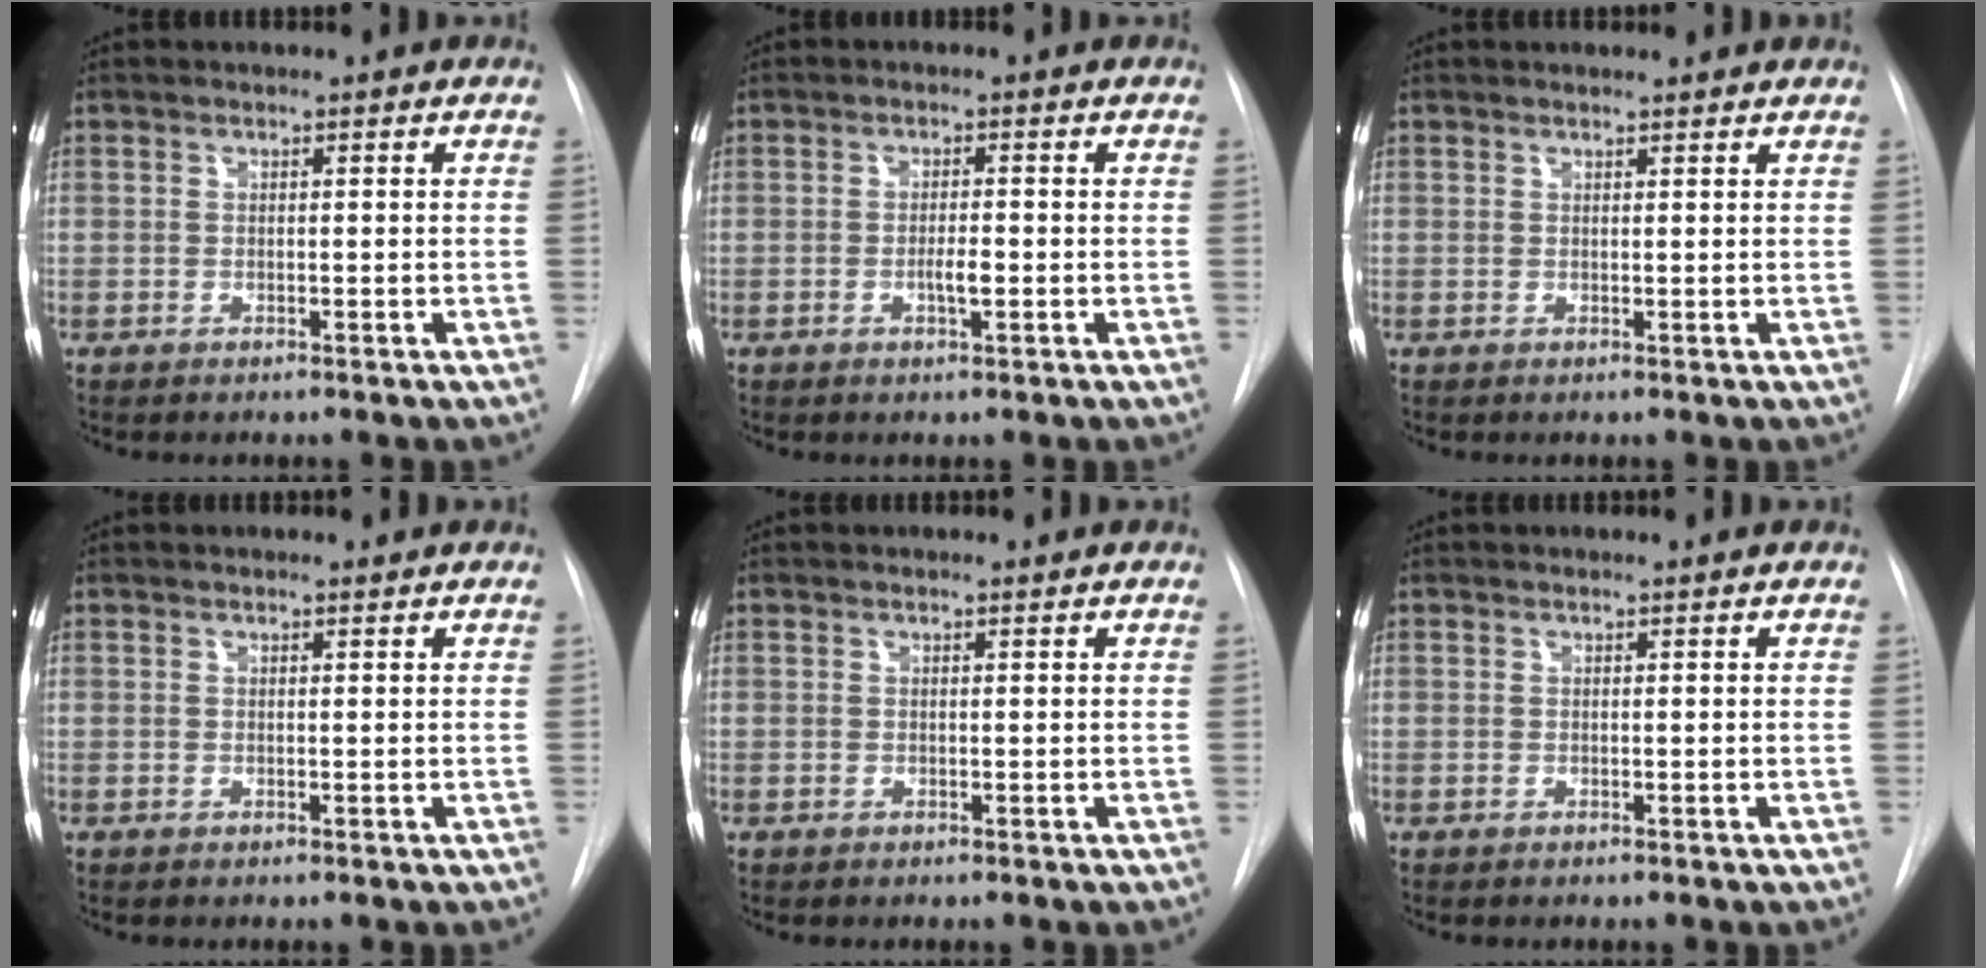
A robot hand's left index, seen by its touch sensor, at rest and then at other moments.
{"total": 2.2, "force": [-0.6, 0.4, 2.0], "torque": [-0.036, 0.000, -0.011]}
{"total": 3.9, "force": [3.8, 0.5, 0.9], "torque": [-0.015, 0.017, 0.040]}
{"total": 1.2, "force": [1.1, 0.1, 0.4], "torque": [-0.008, 0.009, 0.016]}
{"total": 0.7, "force": [0.7, 0.0, 0.2], "torque": [-0.008, 0.007, 0.011]}
{"total": 1.2, "force": [1.2, 0.0, 0.3], "torque": [-0.009, 0.015, 0.015]}